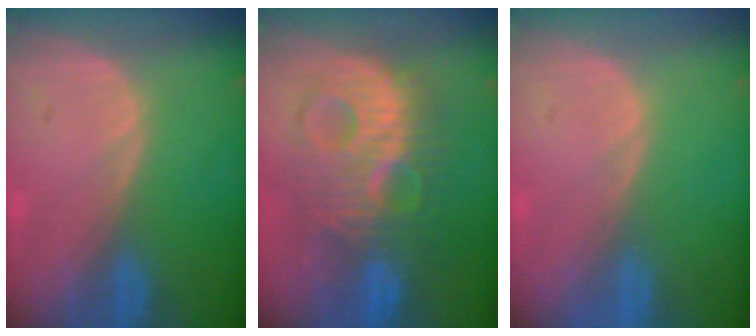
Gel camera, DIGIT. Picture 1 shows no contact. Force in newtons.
{"total": 10.9, "press": 10.9, "slide": 0.5}
{"total": 0.0}